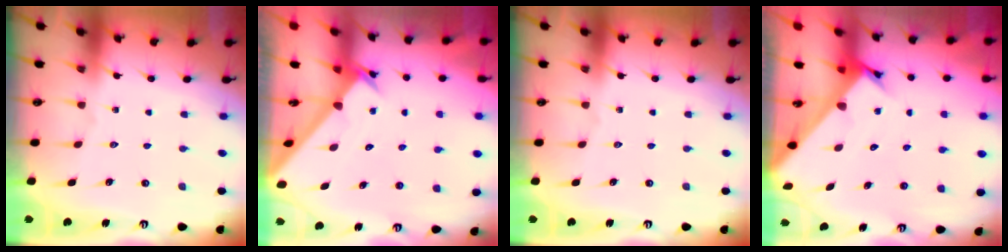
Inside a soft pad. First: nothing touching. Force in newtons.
{"total": 2.5, "press": 2.5, "slide": 0.2}
{"total": 0.0}
{"total": 2.6, "press": 2.6, "slide": 0.2}